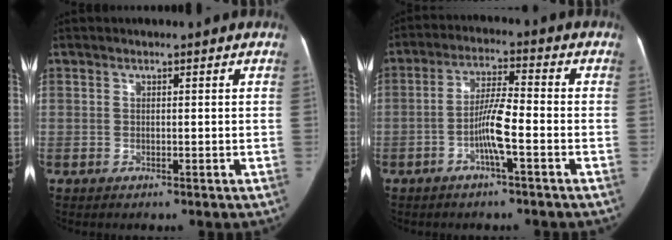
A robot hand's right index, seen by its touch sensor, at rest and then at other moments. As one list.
[{"total": 6.5, "force": [-2.5, 0.3, 6.0], "torque": [-0.121, 0.011, -0.046]}]